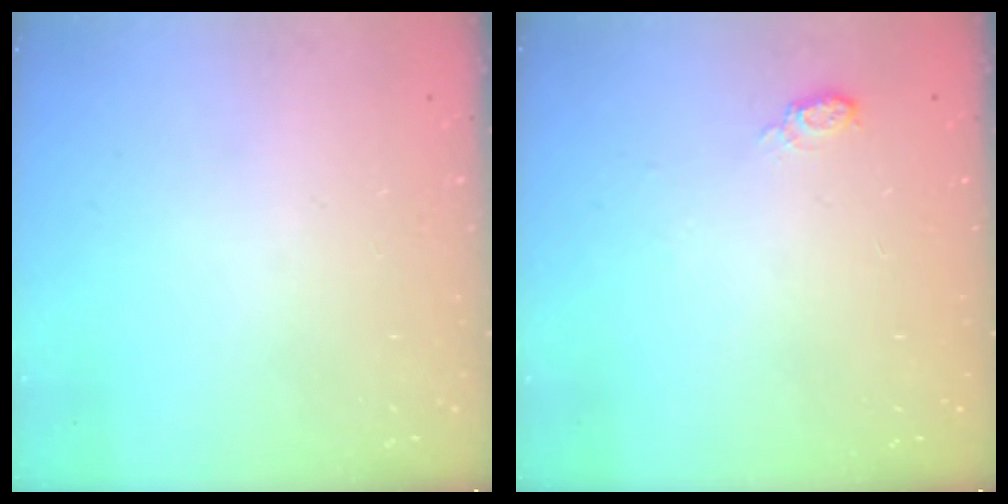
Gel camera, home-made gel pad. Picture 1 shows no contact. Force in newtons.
{"total": 6.1, "press": 6.1, "slide": 0.7}